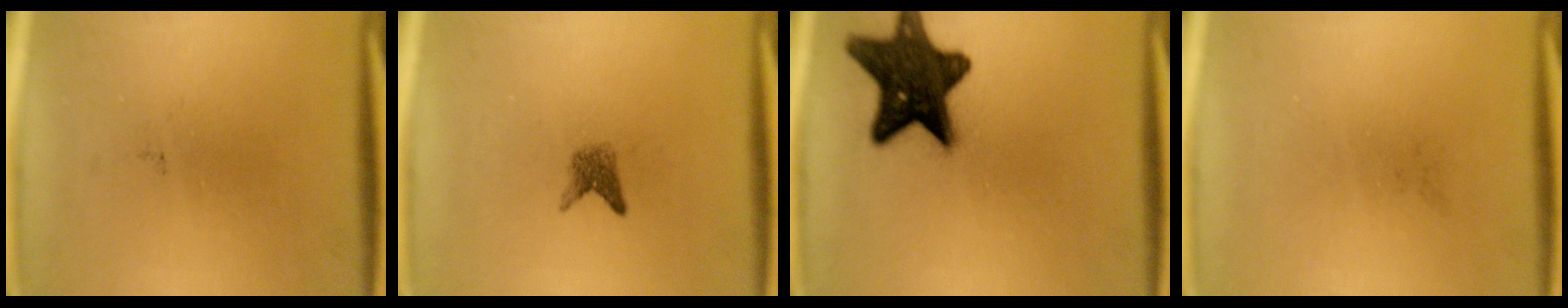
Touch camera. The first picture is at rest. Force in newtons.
{"total": 1.8}
{"total": 15.0}
{"total": 0.0}